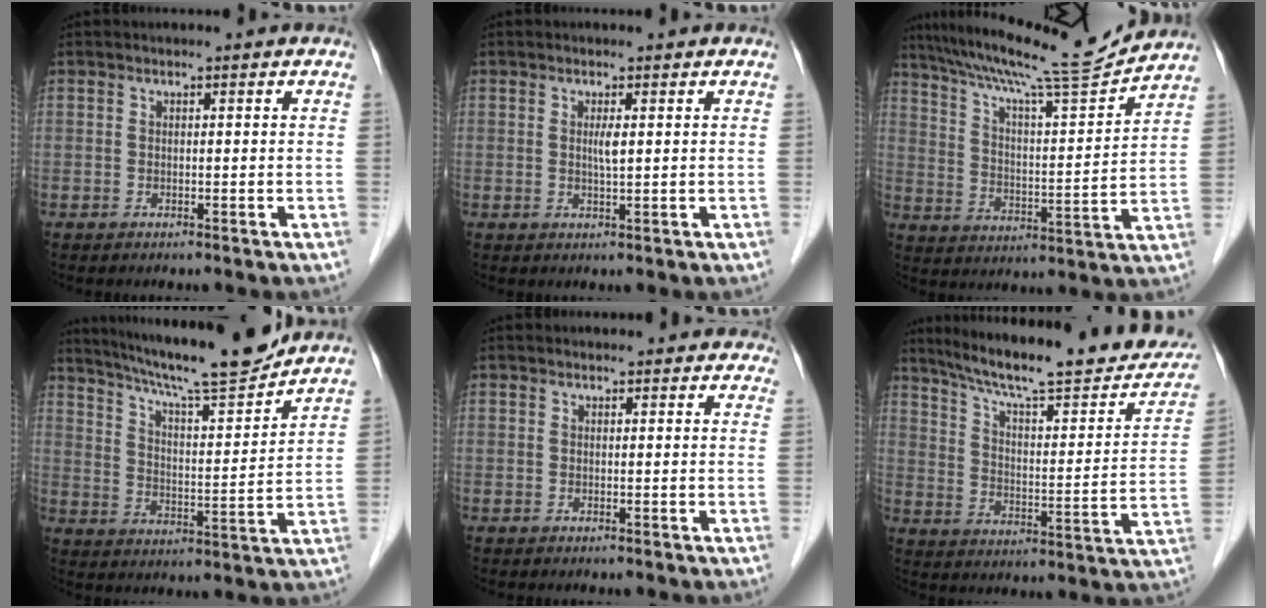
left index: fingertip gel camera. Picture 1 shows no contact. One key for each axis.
{"total": 1.5, "fx": 0.3, "fy": 0.0, "fz": 1.5, "tx": -0.032, "ty": -0.003, "tz": 0.005}
{"total": 16.5, "fx": 15.2, "fy": -0.9, "fz": 6.3, "tx": -0.114, "ty": -0.018, "tz": 0.236}
{"total": 16.6, "fx": 14.9, "fy": 0.2, "fz": 7.4, "tx": -0.125, "ty": -0.008, "tz": 0.229}
{"total": 4.2, "fx": 3.7, "fy": 1.6, "fz": 1.0, "tx": 0.000, "ty": 0.008, "tz": 0.030}
{"total": 24.7, "fx": 20.8, "fy": 3.7, "fz": 12.9, "tx": -0.196, "ty": -0.021, "tz": 0.283}